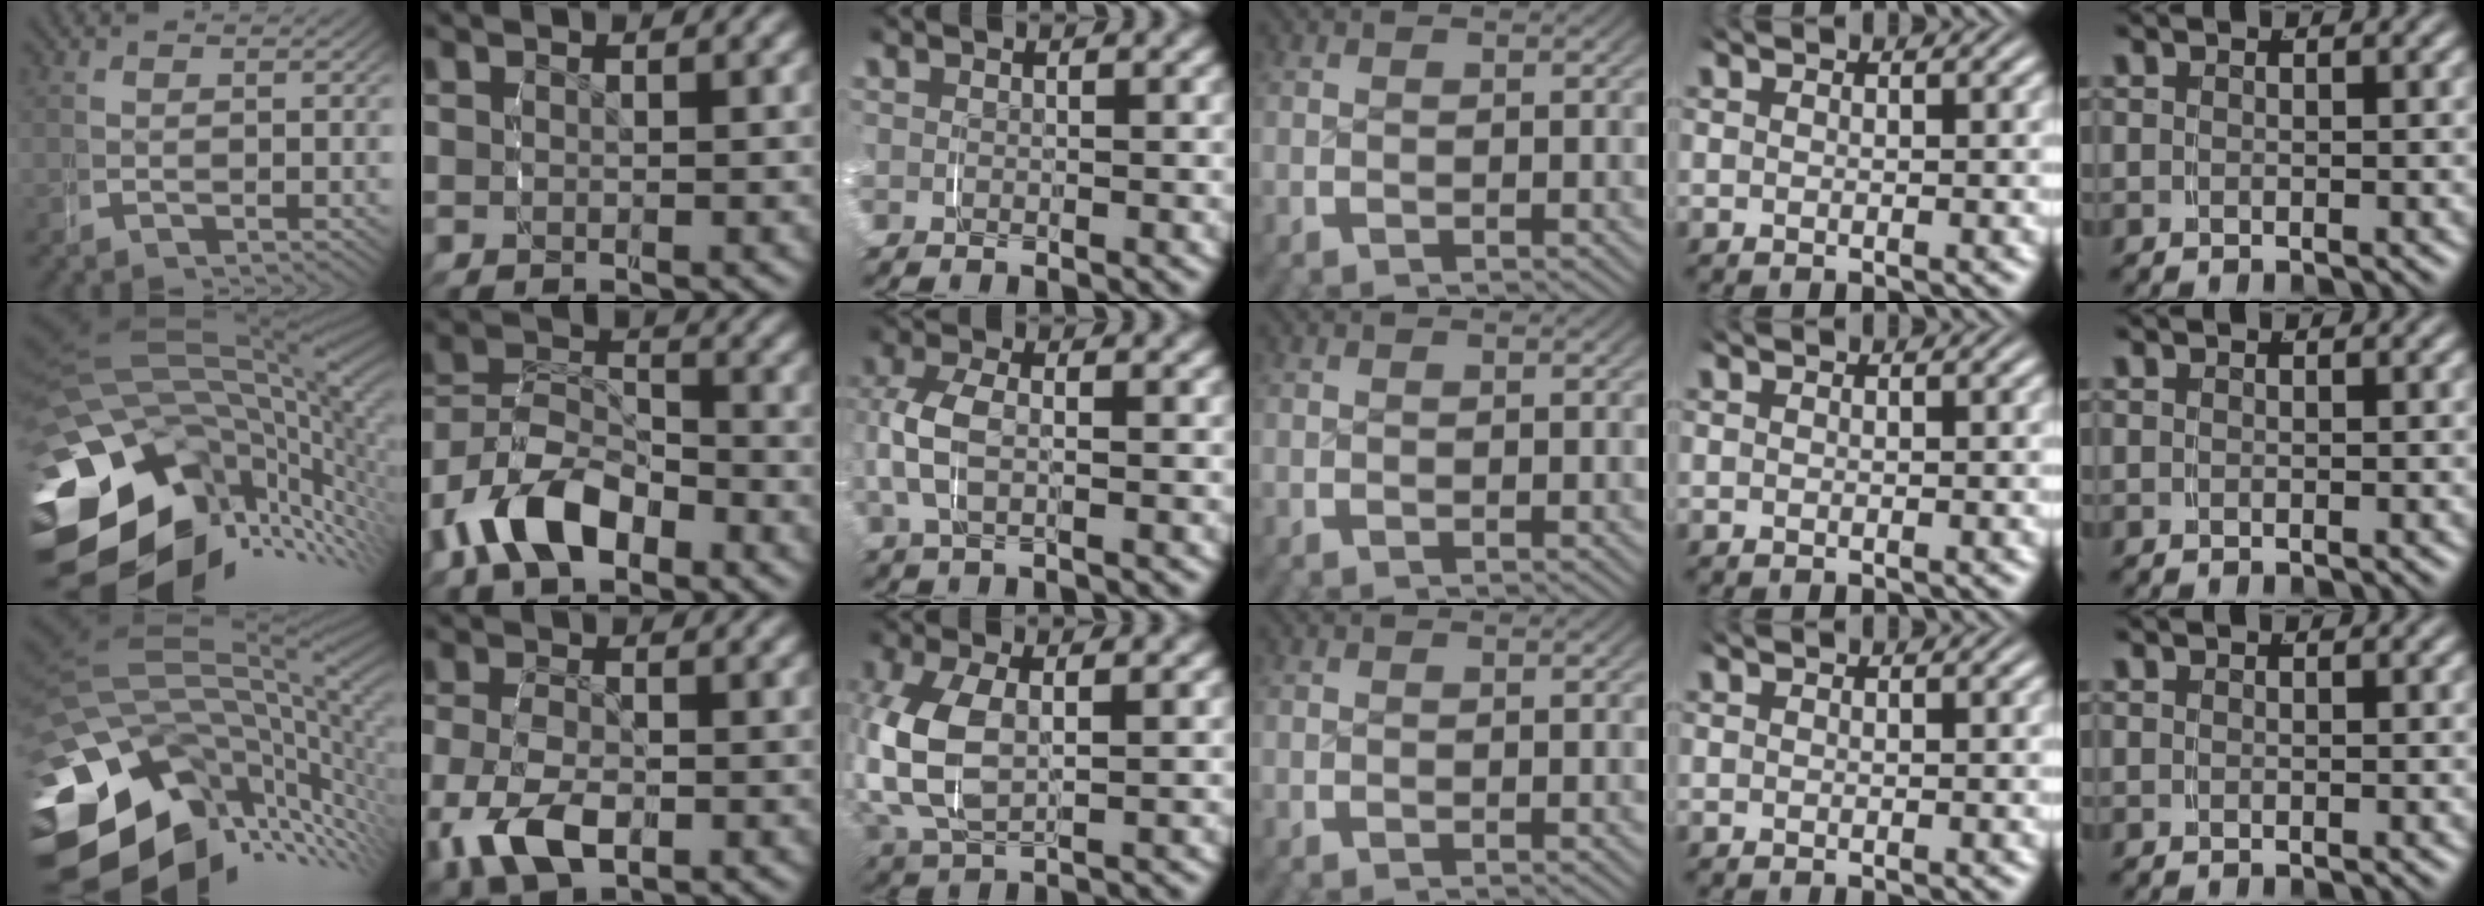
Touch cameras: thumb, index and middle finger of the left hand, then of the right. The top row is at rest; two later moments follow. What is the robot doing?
{"motion": "grasp_and_lifting", "object": "shoes"}